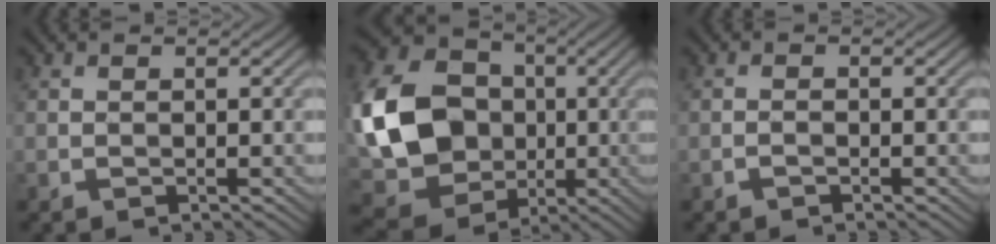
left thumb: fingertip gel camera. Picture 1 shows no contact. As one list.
[{"total": 16.4, "force": [-0.8, 13.6, 9.1], "torque": [-0.243, -0.017, -0.013]}, {"total": 0.5, "force": [-0.5, 0.1, 0.1], "torque": [-0.001, 0.003, -0.011]}]